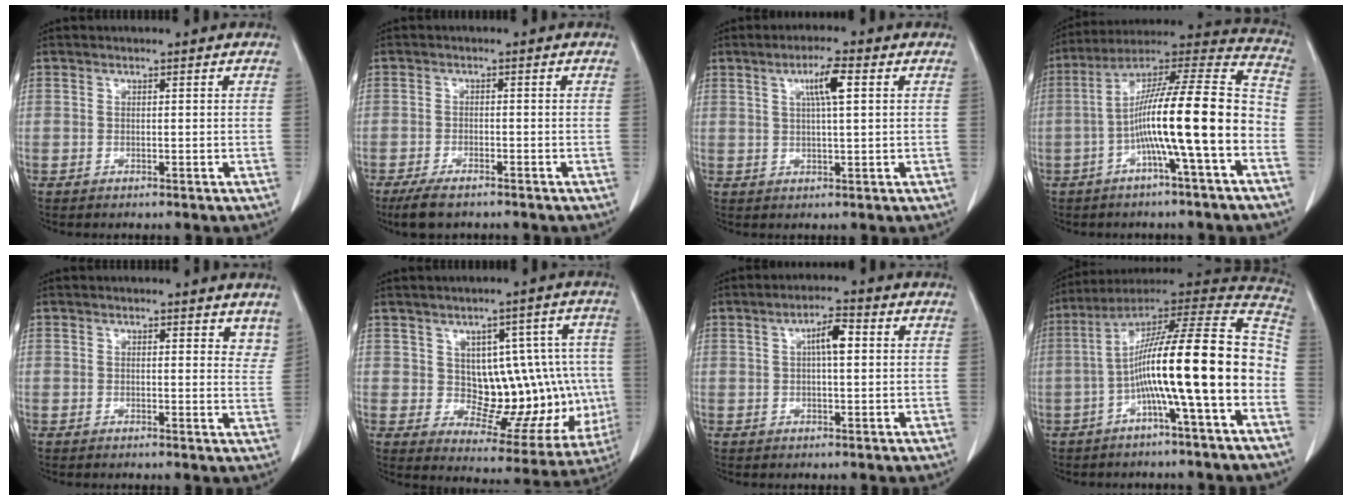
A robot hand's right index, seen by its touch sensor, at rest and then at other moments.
{"total": 4.9, "force": [-3.8, 1.3, 2.8], "torque": [-0.054, -0.009, -0.063]}
{"total": 4.9, "force": [1.7, 0.3, 4.6], "torque": [-0.082, 0.004, 0.029]}
{"total": 17.4, "force": [-4.6, 0.5, 16.7], "torque": [-0.276, 0.025, -0.080]}
{"total": 4.4, "force": [3.7, 1.8, 1.6], "torque": [0.001, -0.015, 0.031]}
{"total": 13.9, "force": [0.6, 7.8, 11.5], "torque": [-0.122, 0.026, 0.031]}
{"total": 4.6, "force": [0.9, 1.1, 4.4], "torque": [-0.076, 0.013, 0.012]}
{"total": 19.8, "force": [-4.1, 0.6, 19.4], "torque": [-0.305, 0.031, -0.071]}